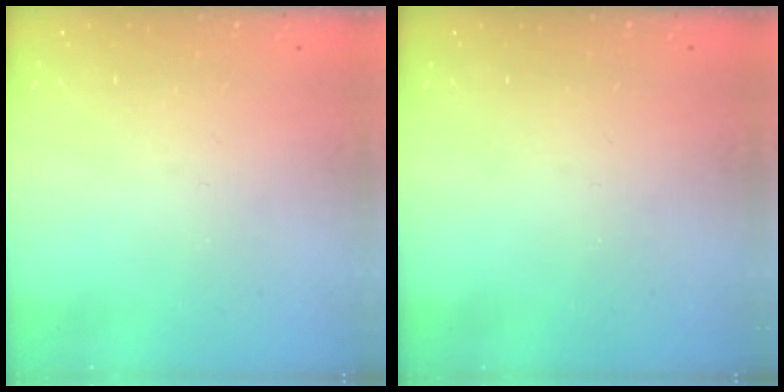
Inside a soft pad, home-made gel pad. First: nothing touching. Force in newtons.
{"total": 0.0}